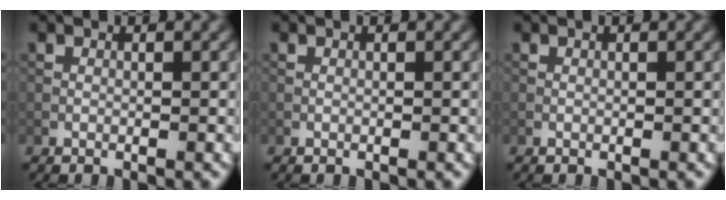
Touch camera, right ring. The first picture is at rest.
{"total": 0.0}
{"total": 0.0}